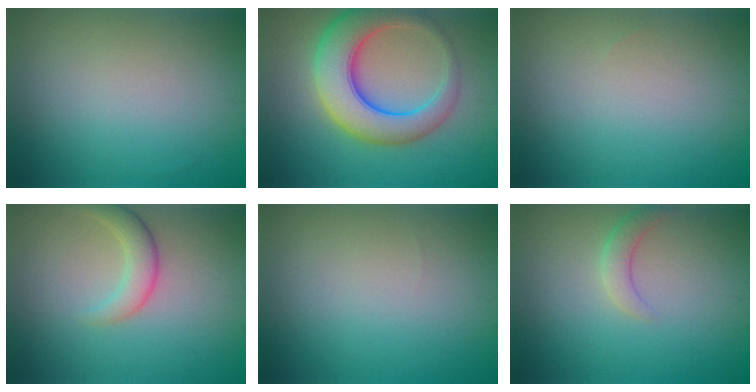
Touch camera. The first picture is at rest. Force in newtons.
{"total": 8.4, "press": 8.4, "slide": 0.2}
{"total": 0.0}
{"total": 2.6, "press": 2.6, "slide": 0.2}
{"total": 0.0}
{"total": 1.8, "press": 1.8, "slide": 0.1}